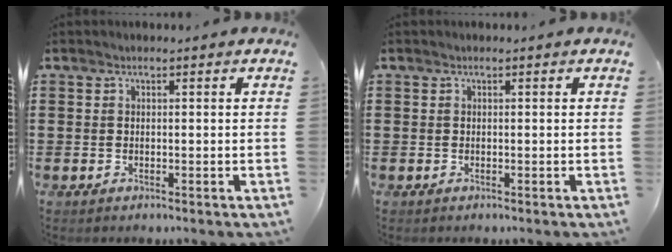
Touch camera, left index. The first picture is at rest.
{"total": 0.0}